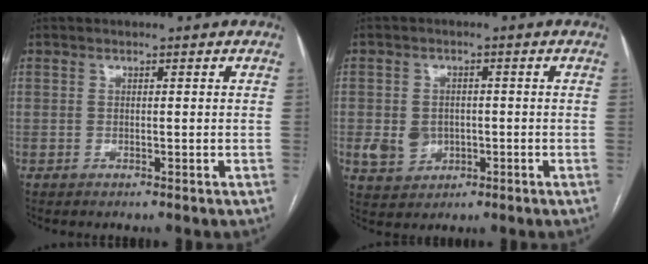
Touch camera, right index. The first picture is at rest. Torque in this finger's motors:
{"motor_torque": [0.00, -0.05, 0.11, 0.05]}